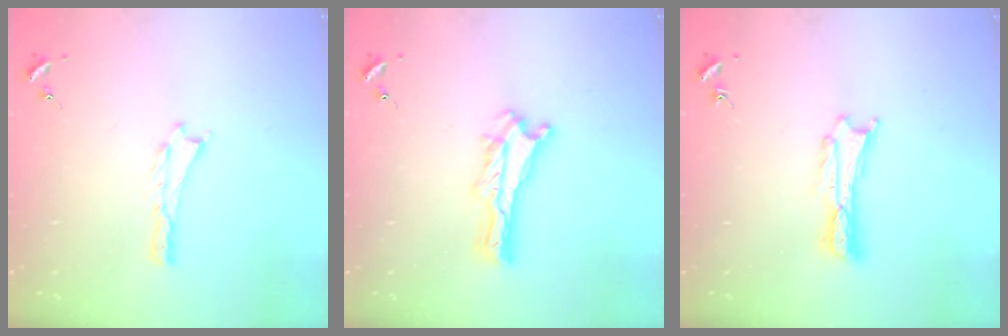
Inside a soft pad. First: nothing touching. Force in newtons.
{"total": 1.2, "press": 1.2, "slide": 0.2}
{"total": 0.6, "press": 0.6, "slide": 0.2}